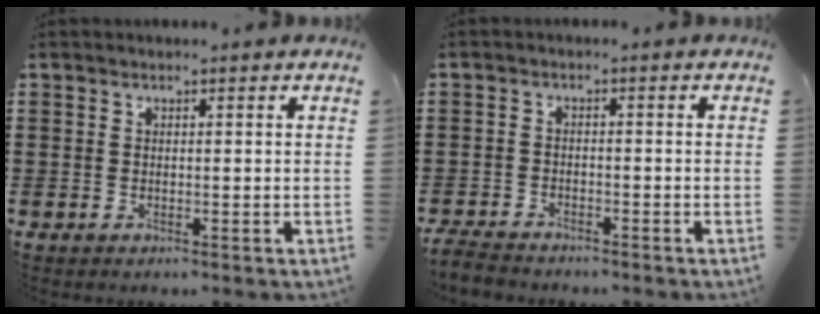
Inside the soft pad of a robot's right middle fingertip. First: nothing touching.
{"total": 2.8, "force": [-2.7, 0.3, 0.2], "torque": [-0.014, -0.001, -0.060]}